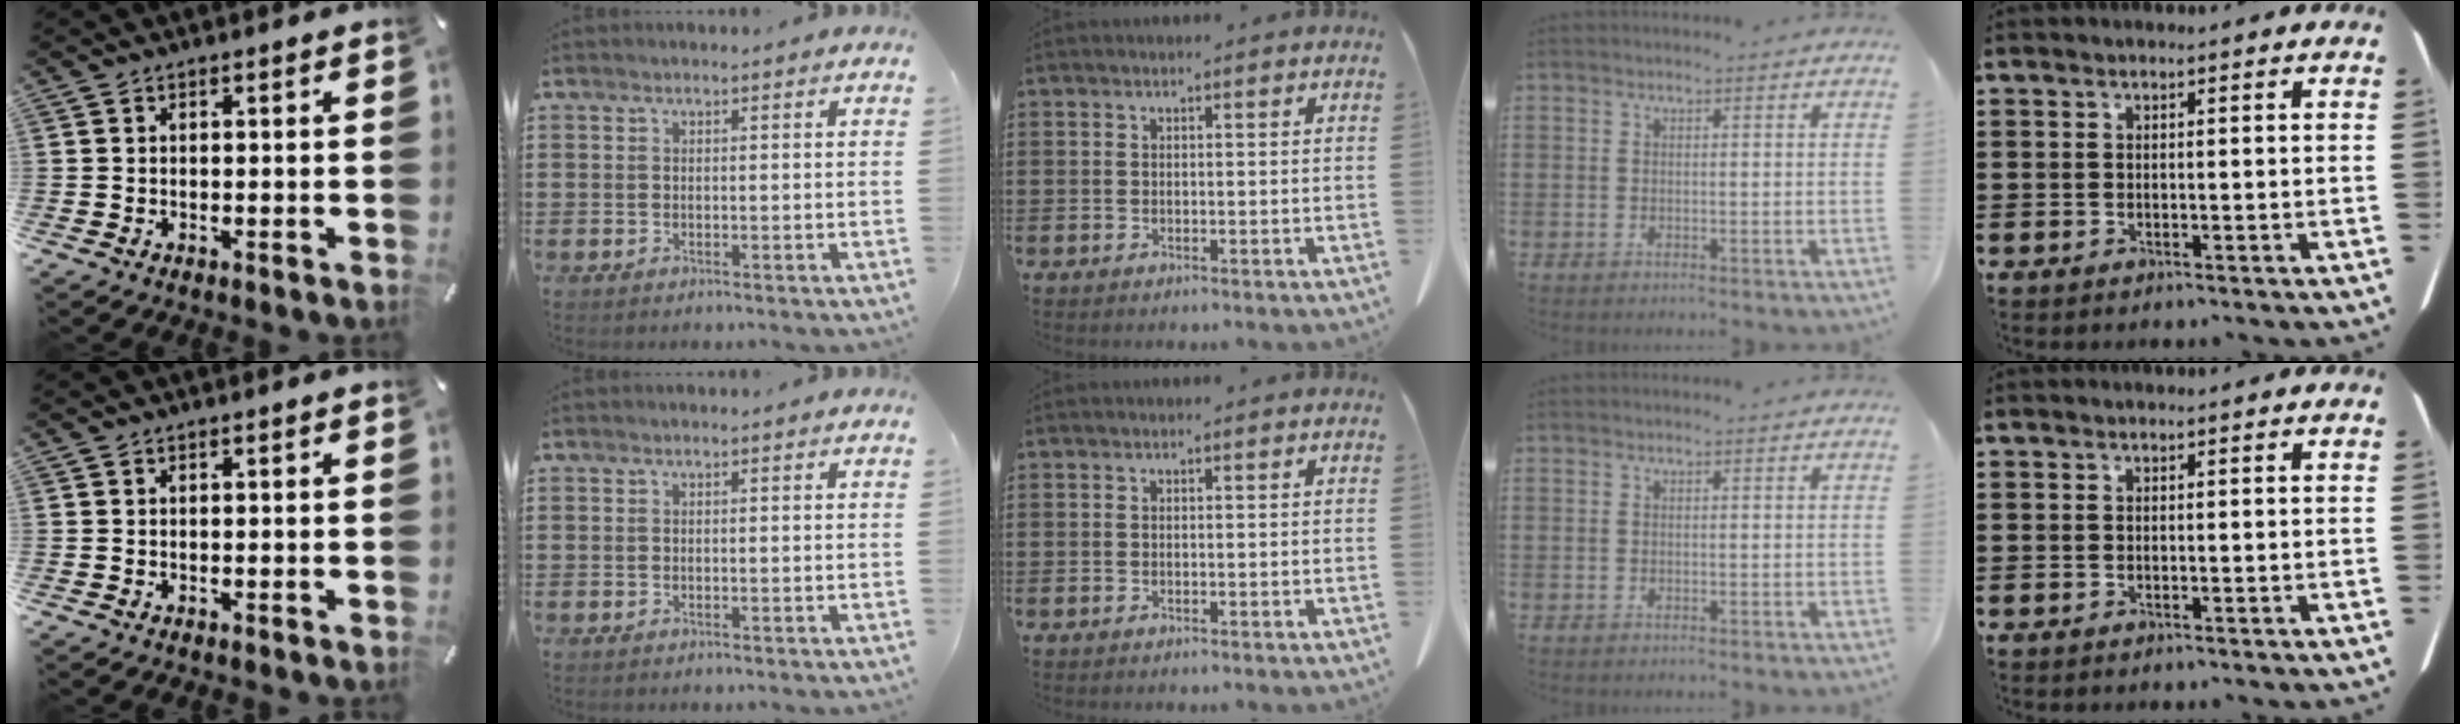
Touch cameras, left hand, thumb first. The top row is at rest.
{}